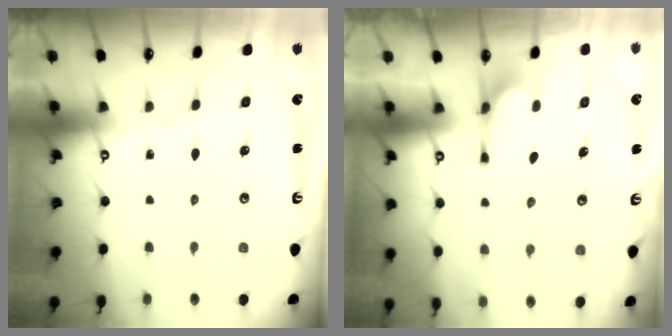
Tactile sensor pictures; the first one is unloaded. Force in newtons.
{"total": 2.7, "press": 2.6, "slide": 0.5}